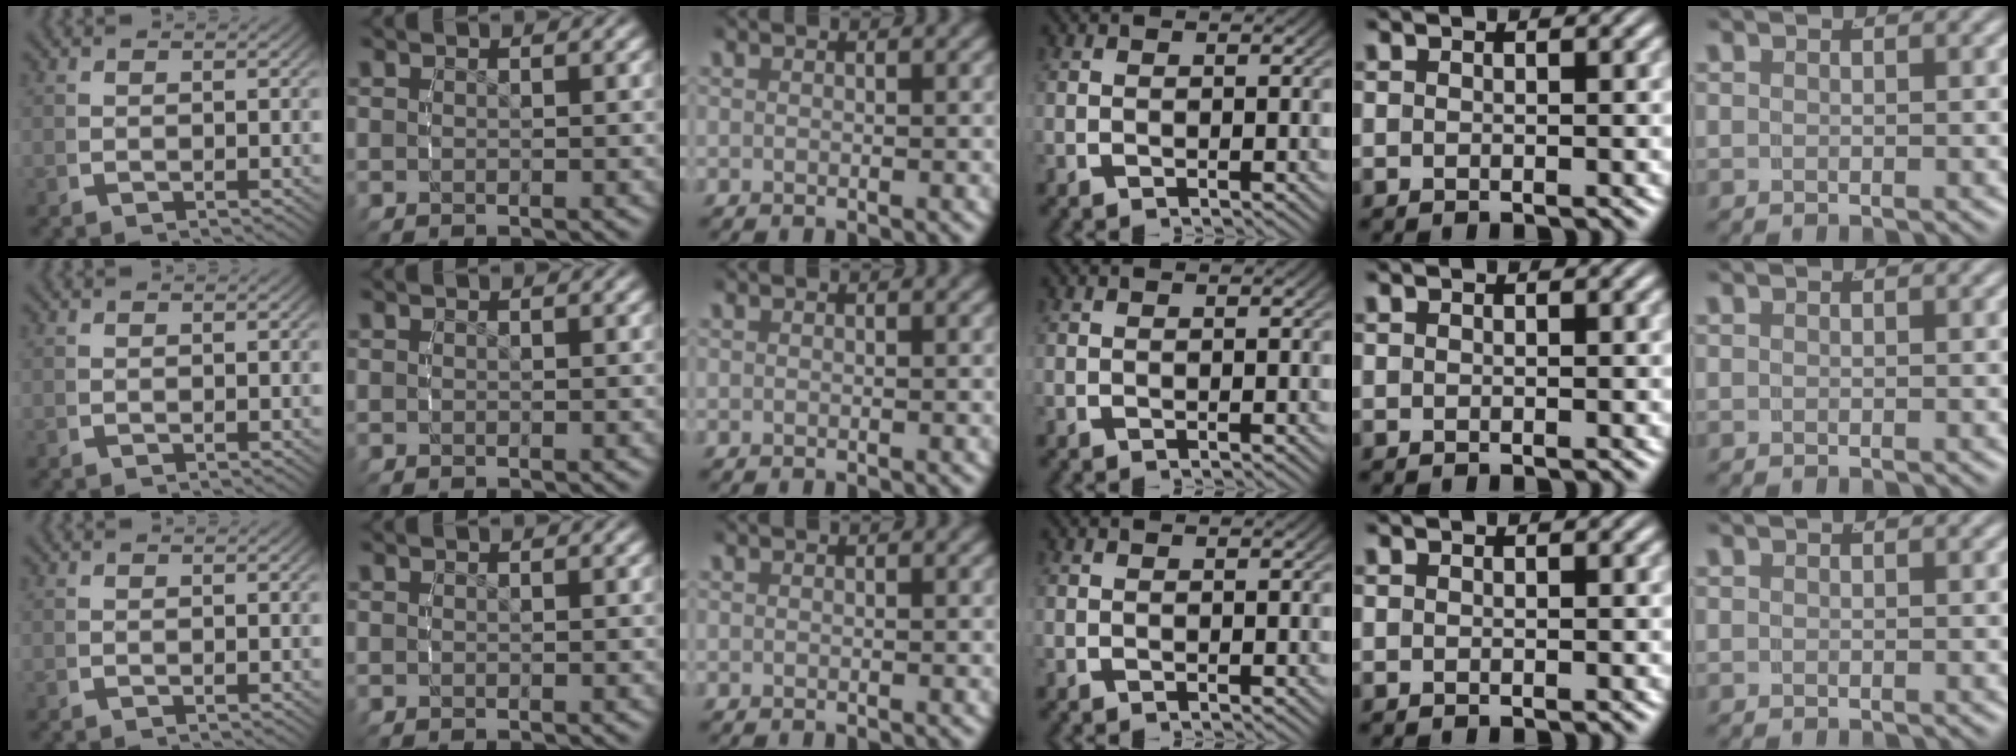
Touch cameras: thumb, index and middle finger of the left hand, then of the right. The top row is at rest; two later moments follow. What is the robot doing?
{"motion": "reach", "object": "jar lid"}